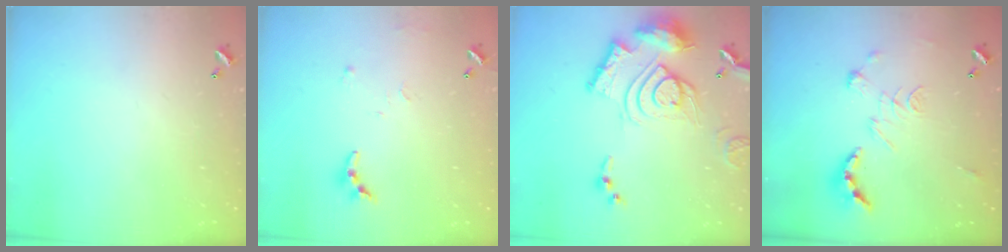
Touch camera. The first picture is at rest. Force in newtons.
{"total": 7.9, "press": 7.9, "slide": 0.5}
{"total": 20.1, "press": 20.0, "slide": 1.9}
{"total": 2.5, "press": 2.0, "slide": 1.5}